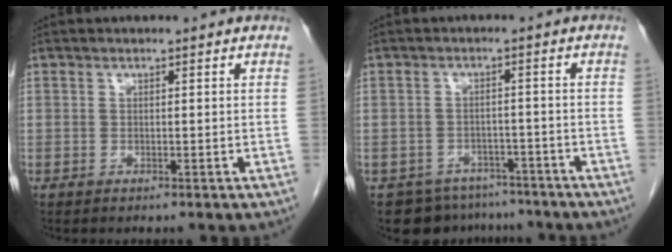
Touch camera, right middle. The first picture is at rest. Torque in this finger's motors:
{"motor_torque": [0.01, 0.01, 0.00, 0.00]}